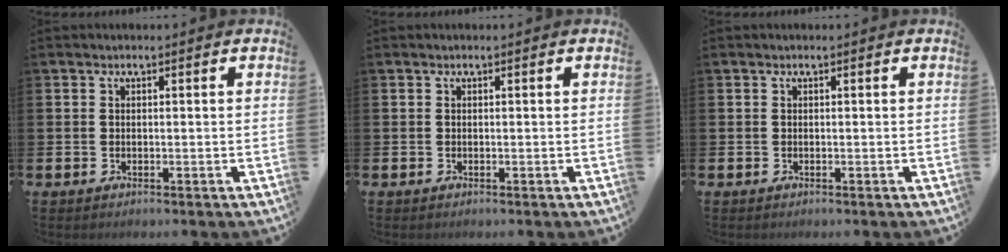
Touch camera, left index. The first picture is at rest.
{"total": 0.0}
{"total": 0.0}